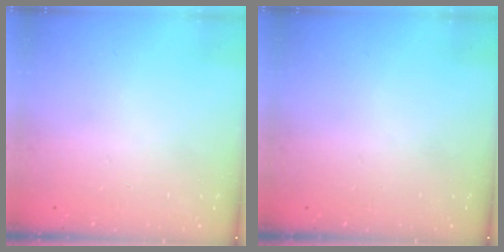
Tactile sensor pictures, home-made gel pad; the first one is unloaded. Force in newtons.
{"total": 0.0}